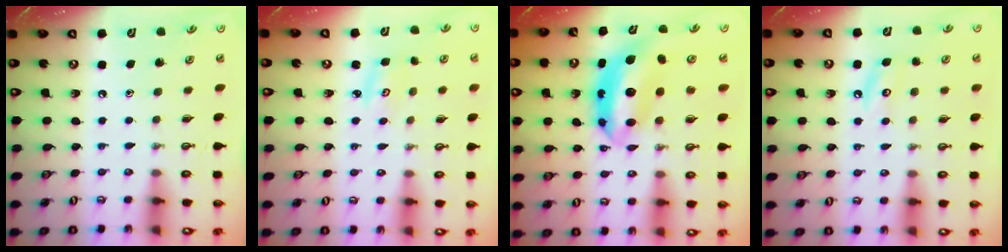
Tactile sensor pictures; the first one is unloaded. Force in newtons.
{"total": 3.0, "press": 3.0, "slide": 0.3}
{"total": 8.7, "press": 8.7, "slide": 0.7}
{"total": 5.3, "press": 5.3, "slide": 0.5}